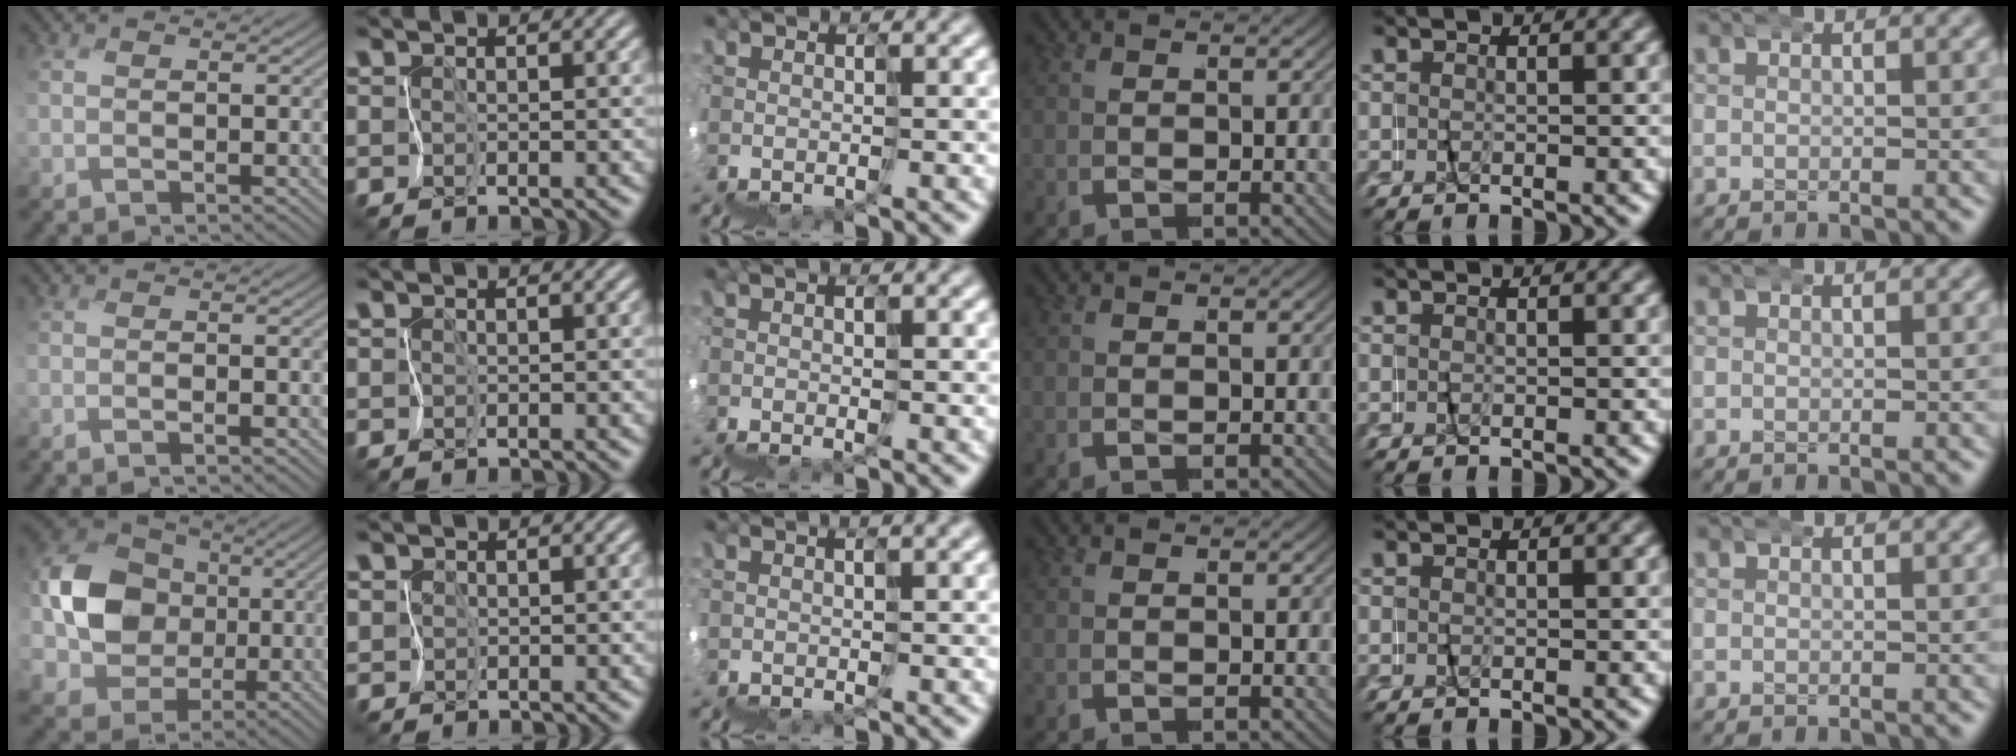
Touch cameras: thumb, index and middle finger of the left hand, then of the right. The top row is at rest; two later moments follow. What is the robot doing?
{"motion": "wrap", "object": "napkin"}